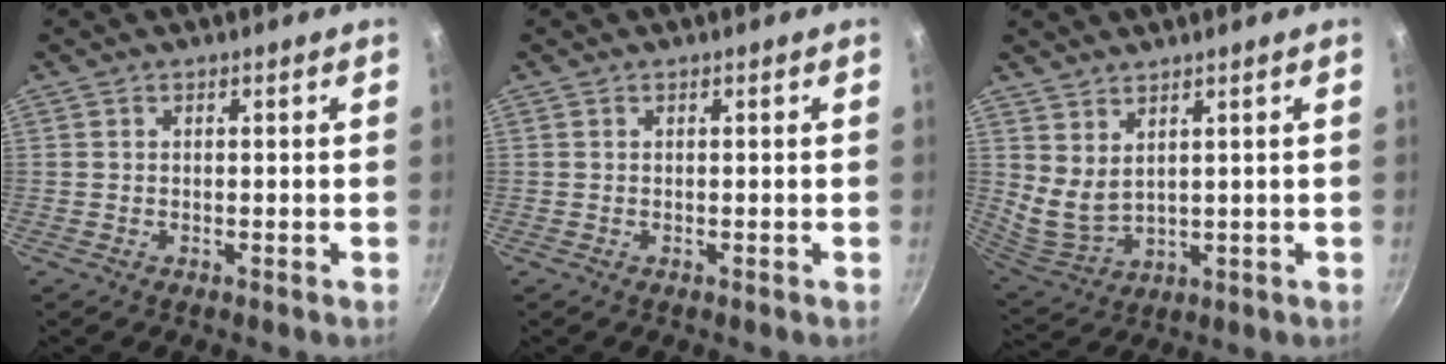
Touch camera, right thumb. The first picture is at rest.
{"total": 0.0}
{"total": 6.1, "force": [3.3, 3.2, 4.0], "torque": [-0.067, -0.041, 0.078]}